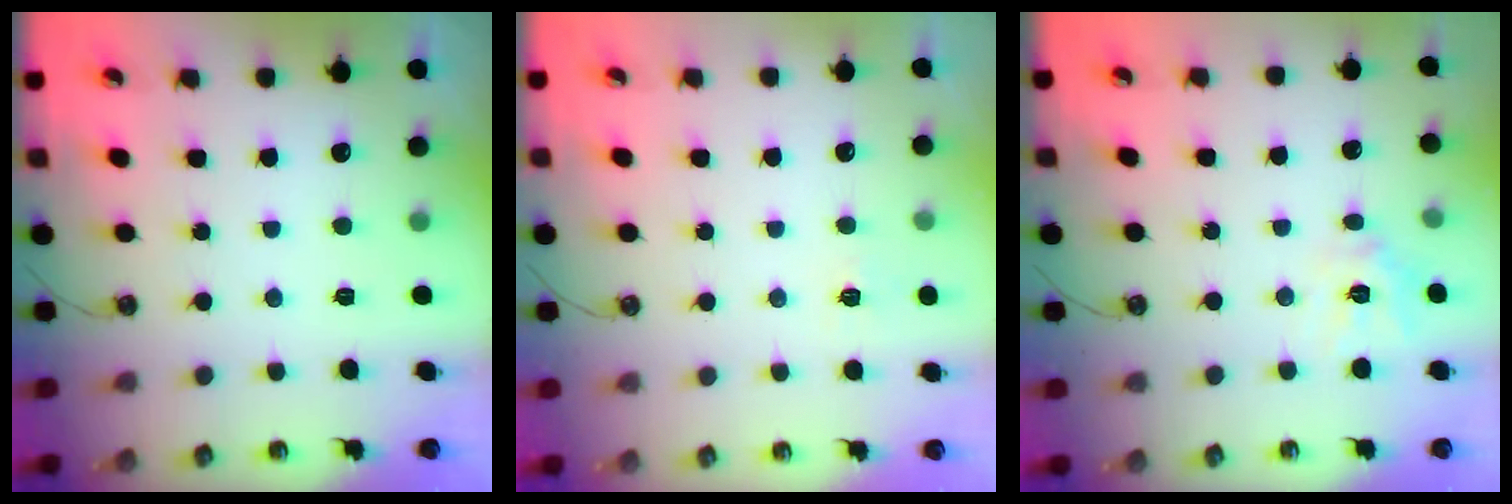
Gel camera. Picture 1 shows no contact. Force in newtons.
{"total": 5.3, "press": 5.2, "slide": 0.5}
{"total": 10.7, "press": 10.7, "slide": 0.8}